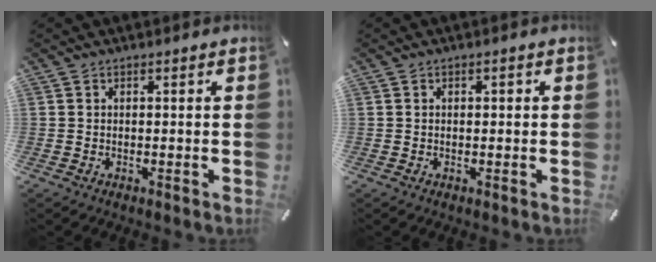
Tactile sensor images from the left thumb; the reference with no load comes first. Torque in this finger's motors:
{"motor_torque": [-0.14, -0.35, 0.05, 0.21, -0.01]}